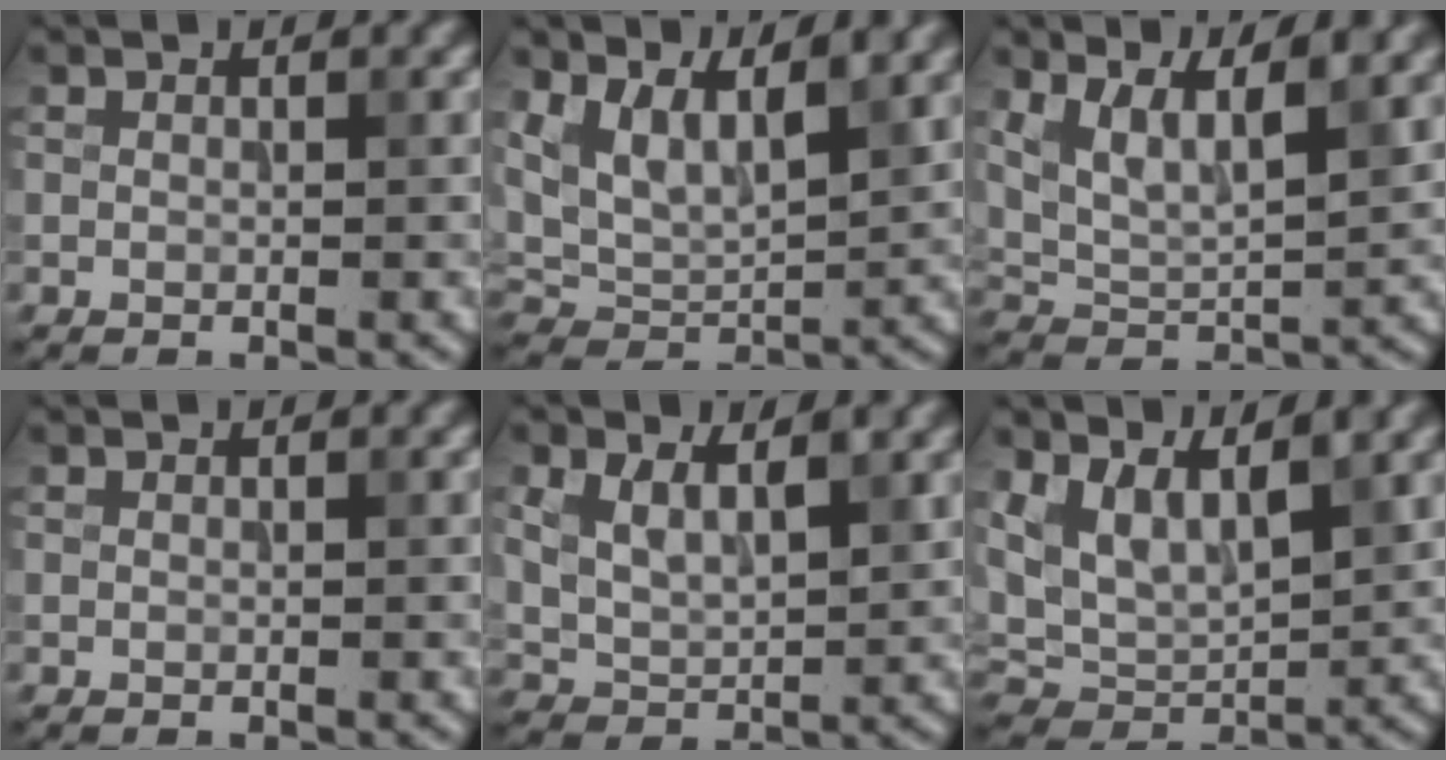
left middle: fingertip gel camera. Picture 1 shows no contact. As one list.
[{"total": 6.6, "force": [3.2, 3.3, 4.8], "torque": [-0.101, -0.006, 0.063]}, {"total": 5.9, "force": [3.6, 2.0, 4.3], "torque": [-0.083, 0.002, 0.068]}, {"total": 0.0}, {"total": 4.4, "force": [2.0, 2.5, 3.0], "torque": [-0.073, -0.005, 0.042]}, {"total": 6.0, "force": [2.6, 3.3, 4.3], "torque": [-0.093, -0.011, 0.051]}]